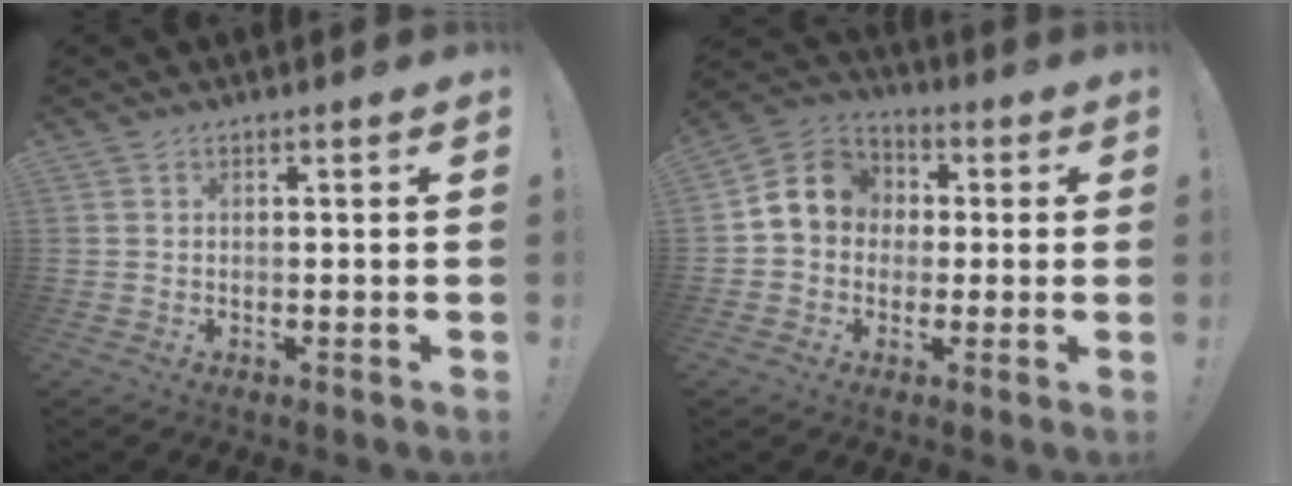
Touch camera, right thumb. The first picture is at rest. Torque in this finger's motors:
{"motor_torque": [0.83, 0.91, 0.65, -0.42, 0.30]}